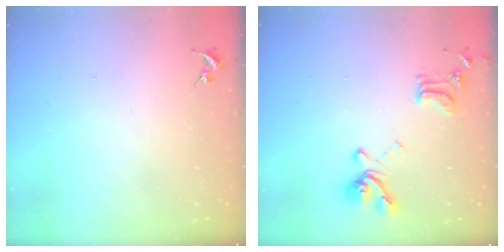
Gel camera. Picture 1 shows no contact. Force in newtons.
{"total": 15.5, "press": 15.4, "slide": 1.5}